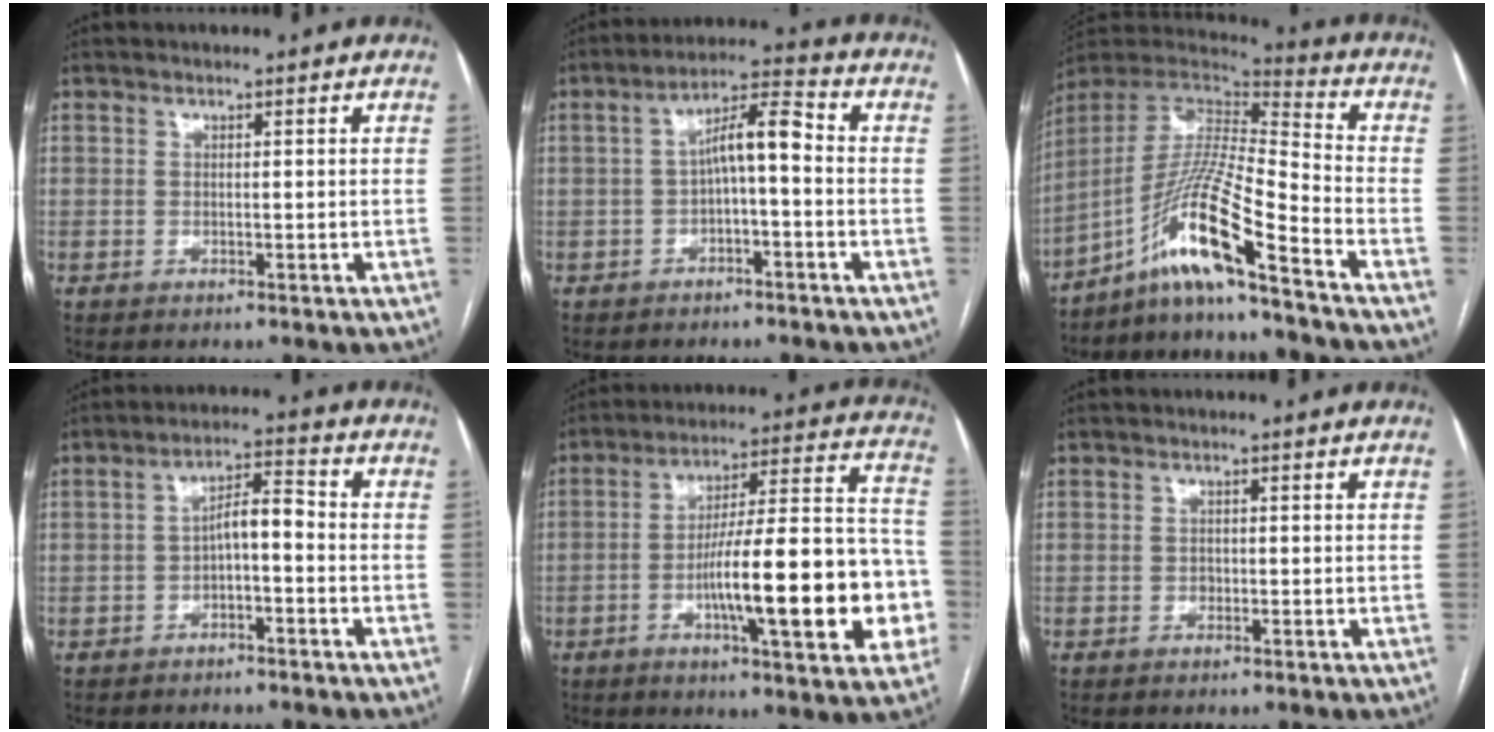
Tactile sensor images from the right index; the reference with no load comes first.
{"total": 6.8, "force": [-0.6, 1.5, 6.7], "torque": [-0.117, 0.031, -0.012]}
{"total": 14.6, "force": [-9.8, -0.7, 10.8], "torque": [-0.218, 0.003, -0.182]}
{"total": 4.9, "force": [-1.2, 1.6, 4.6], "torque": [-0.080, 0.024, -0.019]}
{"total": 21.7, "force": [-5.6, 3.7, 20.6], "torque": [-0.258, 0.027, -0.076]}
{"total": 0.8, "force": [-0.2, 0.6, 0.4], "torque": [-0.004, 0.003, -0.003]}